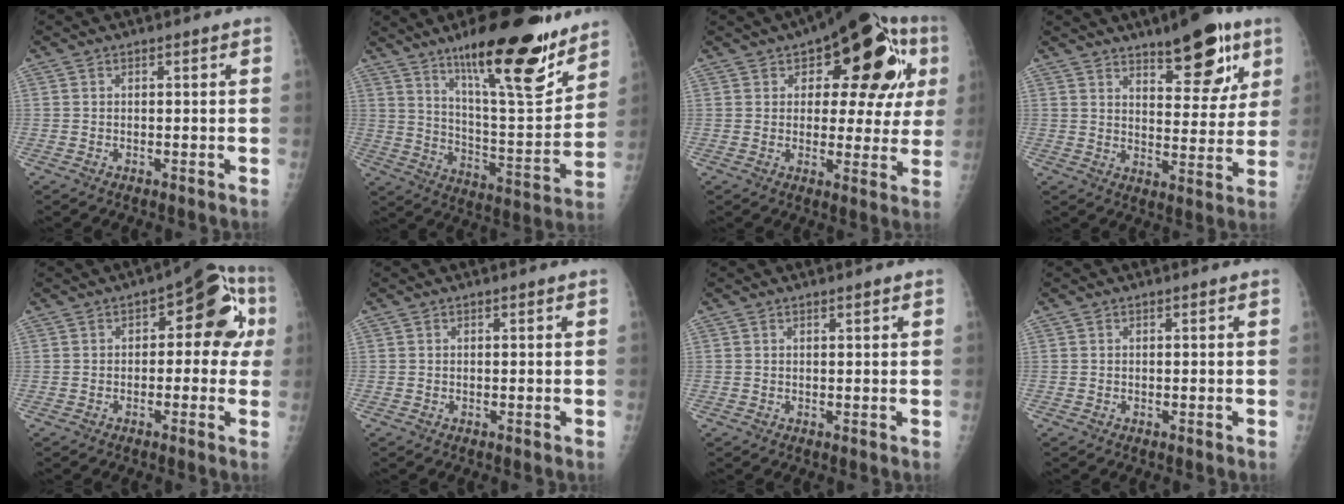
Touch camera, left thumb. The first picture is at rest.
{"total": 22.9, "force": [15.4, 5.5, 16.0], "torque": [-0.210, -0.086, 0.248]}
{"total": 20.6, "force": [6.9, 9.8, 16.8], "torque": [-0.182, 0.019, 0.086]}
{"total": 14.3, "force": [8.7, 5.3, 10.1], "torque": [-0.096, -0.044, 0.126]}
{"total": 11.1, "force": [1.4, 6.0, 9.2], "torque": [-0.059, 0.037, 0.003]}
{"total": 0.0}
{"total": 0.7, "force": [0.5, 0.1, 0.5], "torque": [-0.006, -0.003, 0.009]}
{"total": 0.0}